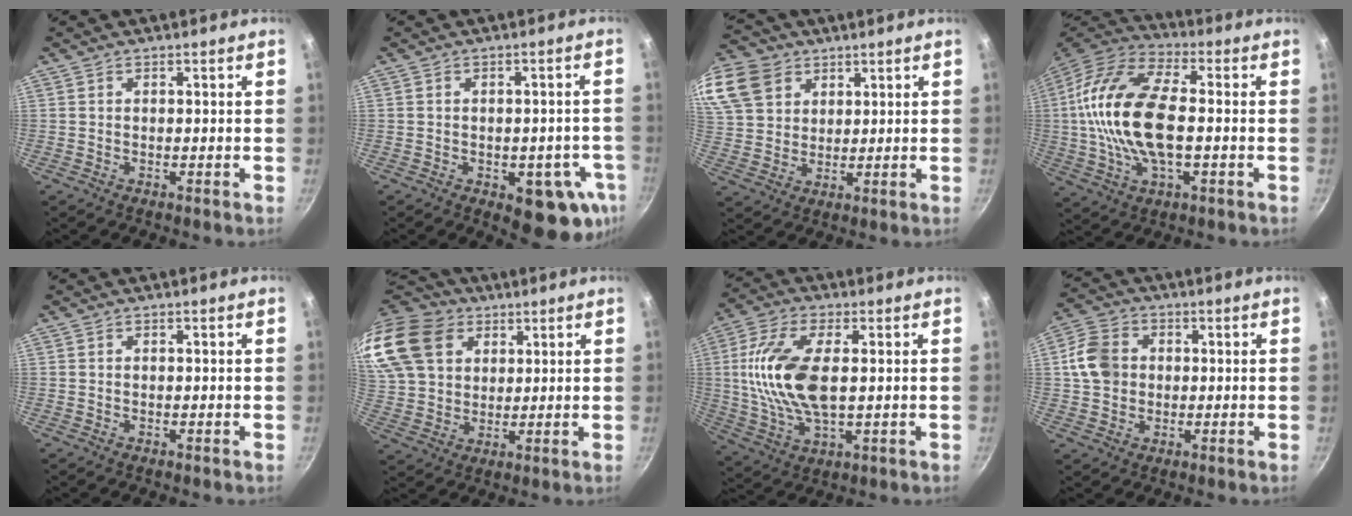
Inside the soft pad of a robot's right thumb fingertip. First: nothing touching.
{"total": 12.0, "force": [-3.6, 6.9, 9.1], "torque": [-0.052, 0.003, -0.040]}
{"total": 17.5, "force": [8.9, 13.2, 7.3], "torque": [-0.168, 0.011, 0.175]}
{"total": 20.3, "force": [-0.3, 10.2, 17.6], "torque": [-0.340, 0.032, -0.020]}
{"total": 0.0}
{"total": 20.1, "force": [10.4, 14.2, 9.6], "torque": [-0.201, -0.004, 0.202]}
{"total": 14.9, "force": [1.7, 6.9, 13.1], "torque": [-0.263, 0.000, 0.031]}
{"total": 8.4, "force": [0.7, 7.0, 4.6], "torque": [-0.068, 0.010, 0.000]}